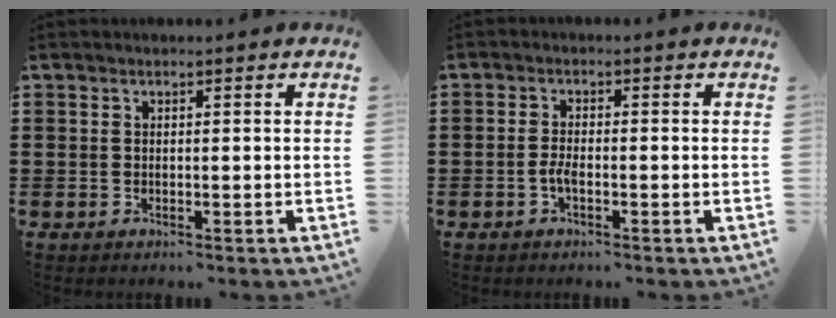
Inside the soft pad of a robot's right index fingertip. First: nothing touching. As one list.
[{"total": 2.1, "force": [-0.9, 0.4, 1.8], "torque": [-0.051, -0.009, -0.020]}]